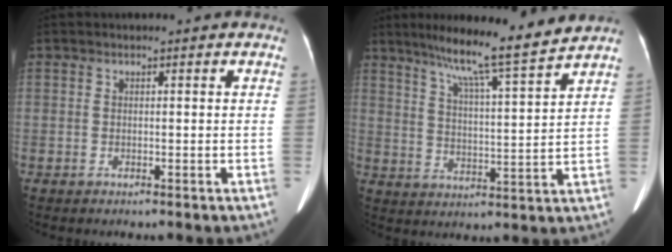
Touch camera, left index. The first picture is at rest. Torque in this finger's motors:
{"motor_torque": [-0.13, -1.98, 0.63, 0.15]}